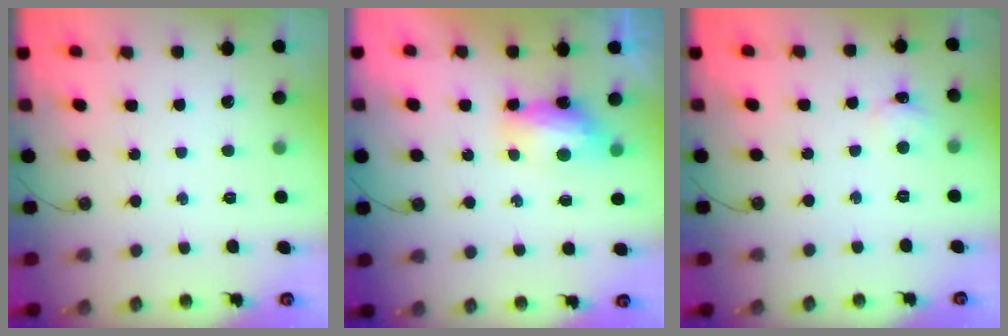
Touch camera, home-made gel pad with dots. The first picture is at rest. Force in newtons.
{"total": 7.8, "press": 7.8, "slide": 0.1}
{"total": 2.6, "press": 2.6, "slide": 0.4}